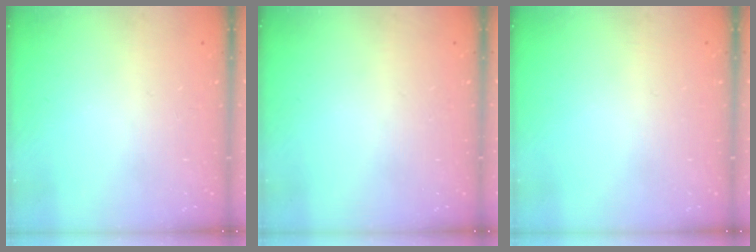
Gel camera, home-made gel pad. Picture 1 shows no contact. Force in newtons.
{"total": 0.0}
{"total": 0.0}